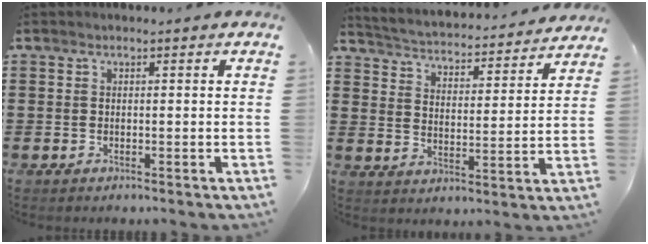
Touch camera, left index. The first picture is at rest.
{"total": 3.0, "force": [3.0, -0.2, 0.0], "torque": [-0.023, -0.035, 0.042]}